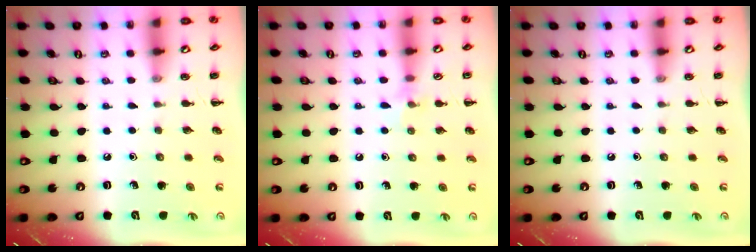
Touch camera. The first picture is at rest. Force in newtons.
{"total": 6.2, "press": 5.9, "slide": 1.9}
{"total": 0.0}